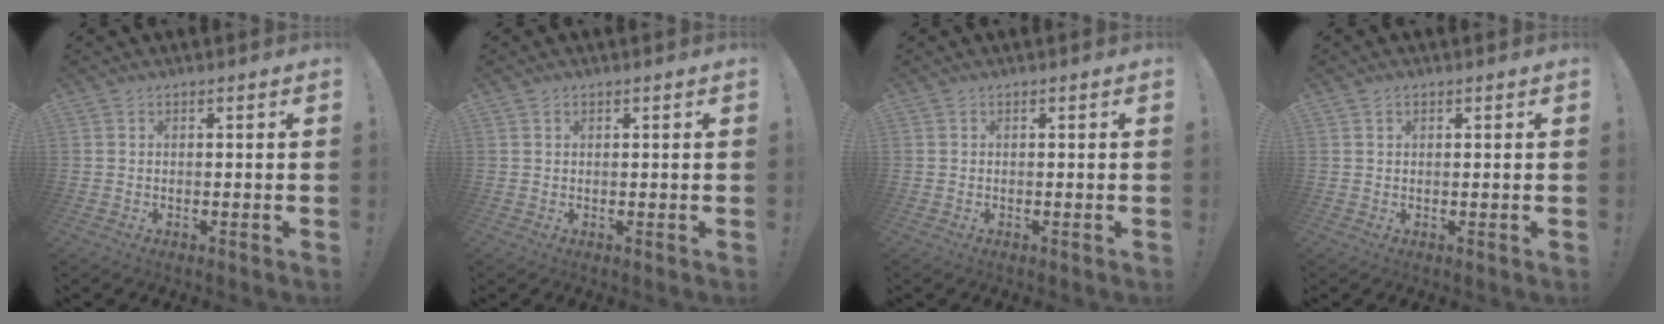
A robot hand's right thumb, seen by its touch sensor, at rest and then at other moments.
{"total": 0.6, "force": [0.4, 0.5, 0.2], "torque": [-0.002, 0.000, 0.007]}
{"total": 0.0}
{"total": 1.0, "force": [0.5, 0.7, 0.4], "torque": [-0.007, 0.002, 0.010]}